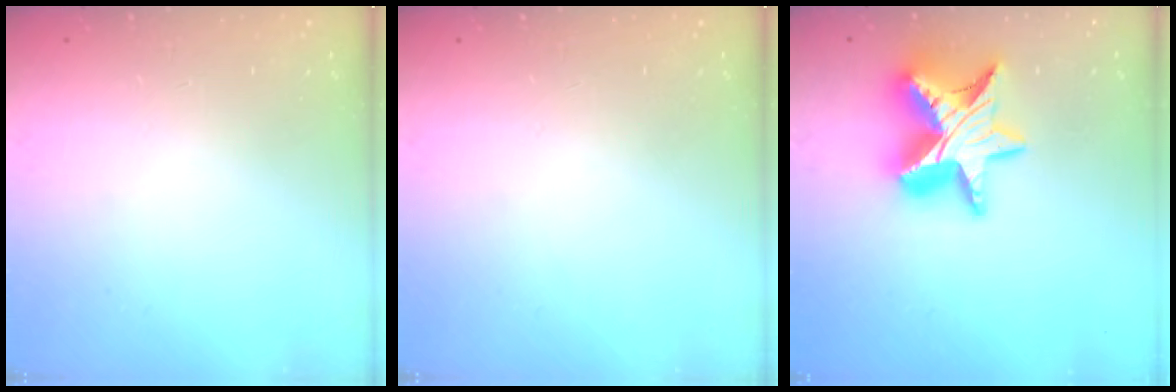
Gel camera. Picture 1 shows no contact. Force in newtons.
{"total": 0.0}
{"total": 16.2, "press": 16.1, "slide": 1.7}